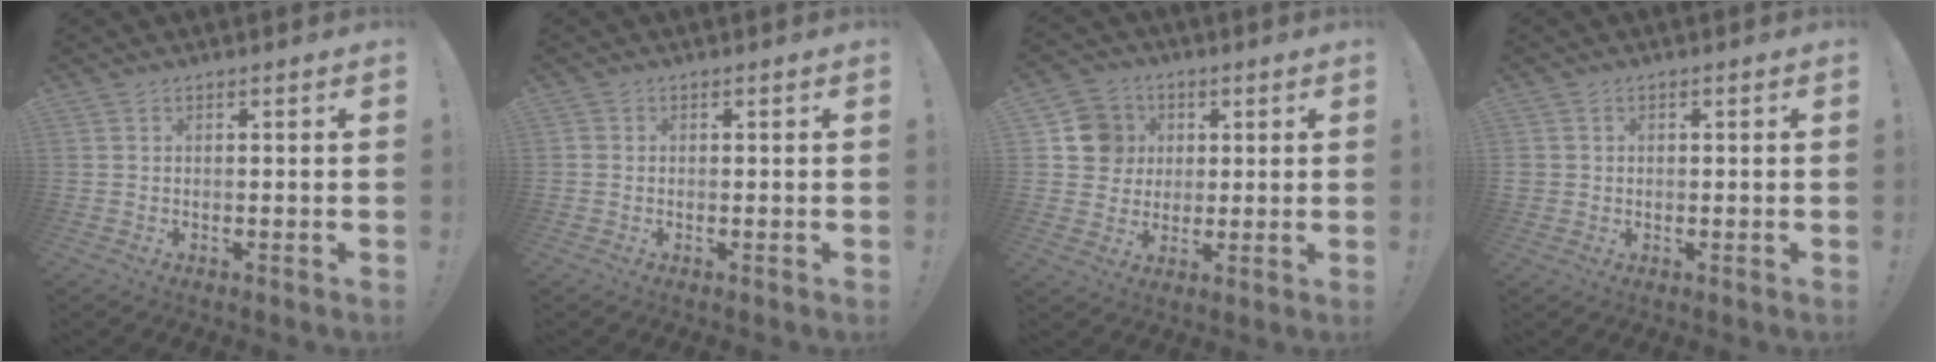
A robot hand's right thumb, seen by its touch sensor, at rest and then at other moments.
{"total": 0.7, "force": [-0.2, 0.7, 0.0], "torque": [-0.006, 0.004, -0.002]}
{"total": 10.6, "force": [2.7, 9.9, 2.5], "torque": [-0.028, -0.008, 0.060]}
{"total": 1.8, "force": [0.0, 1.7, 0.4], "torque": [-0.011, 0.006, 0.002]}